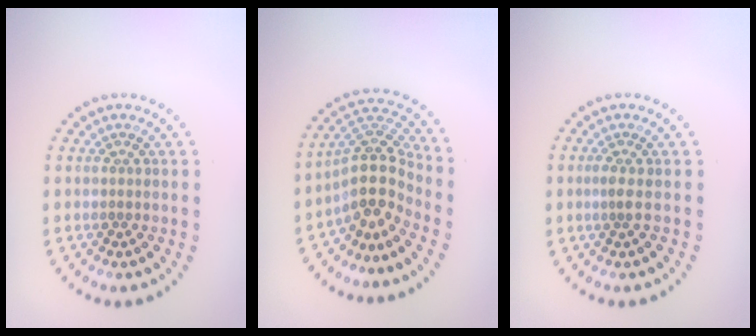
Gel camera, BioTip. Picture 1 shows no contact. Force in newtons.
{"total": 4.8, "press": 3.6, "slide": 3.2}
{"total": 1.0, "press": 0.6, "slide": 0.7}